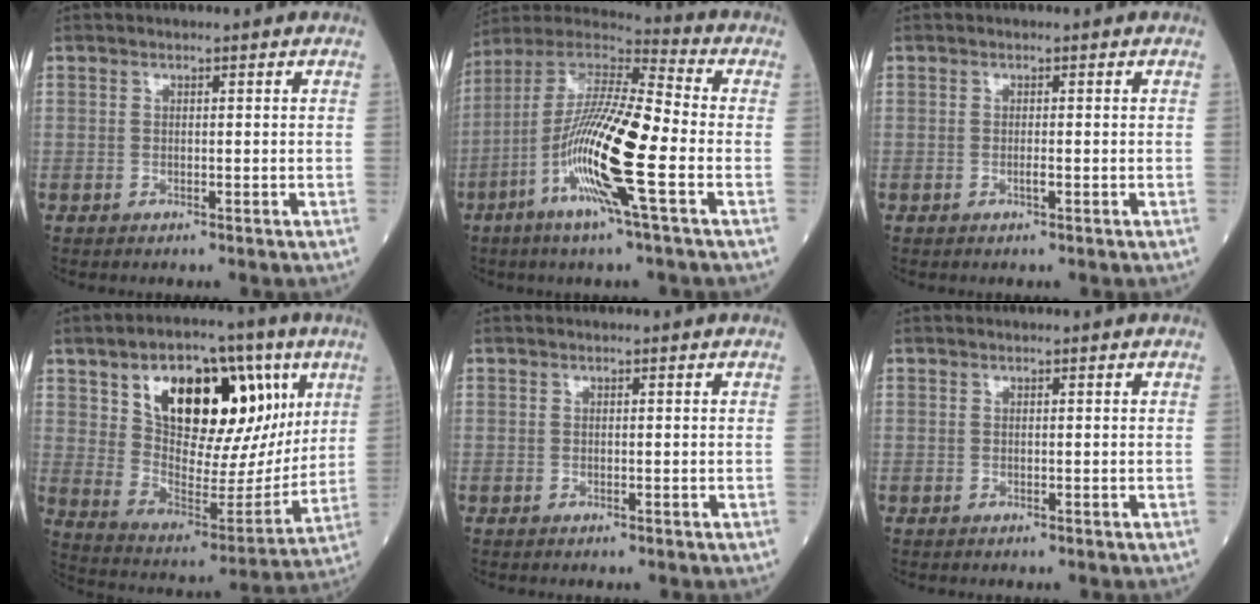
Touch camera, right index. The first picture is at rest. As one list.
[{"total": 17.5, "force": [-5.4, 0.9, 16.6], "torque": [-0.333, -0.010, -0.111]}, {"total": 0.9, "force": [-0.3, 0.0, 0.9], "torque": [-0.019, 0.000, -0.006]}, {"total": 22.9, "force": [8.8, 10.9, 18.2], "torque": [-0.290, 0.027, 0.149]}, {"total": 0.0}, {"total": 0.0}]